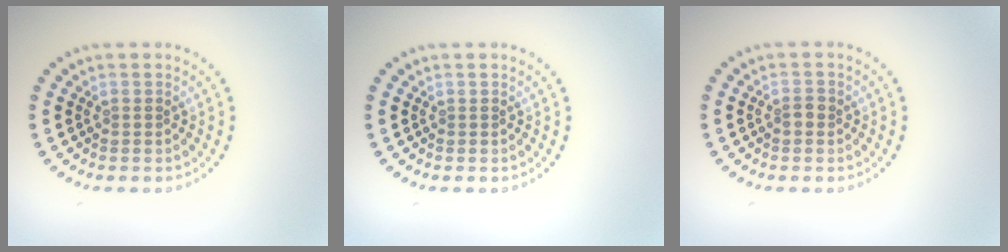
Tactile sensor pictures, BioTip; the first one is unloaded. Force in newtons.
{"total": 0.0}
{"total": 1.0, "press": 1.0, "slide": 0.2}